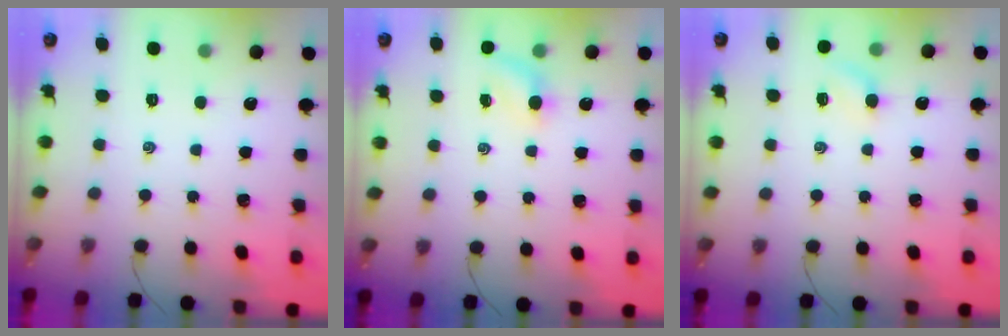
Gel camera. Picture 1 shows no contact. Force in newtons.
{"total": 3.8, "press": 3.6, "slide": 1.3}
{"total": 4.2, "press": 4.0, "slide": 1.1}